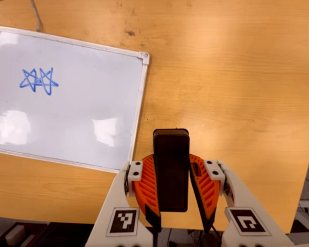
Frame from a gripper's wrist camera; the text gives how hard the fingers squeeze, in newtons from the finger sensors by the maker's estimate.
{"total": 7.8, "left": 6.3, "right": 9.4}